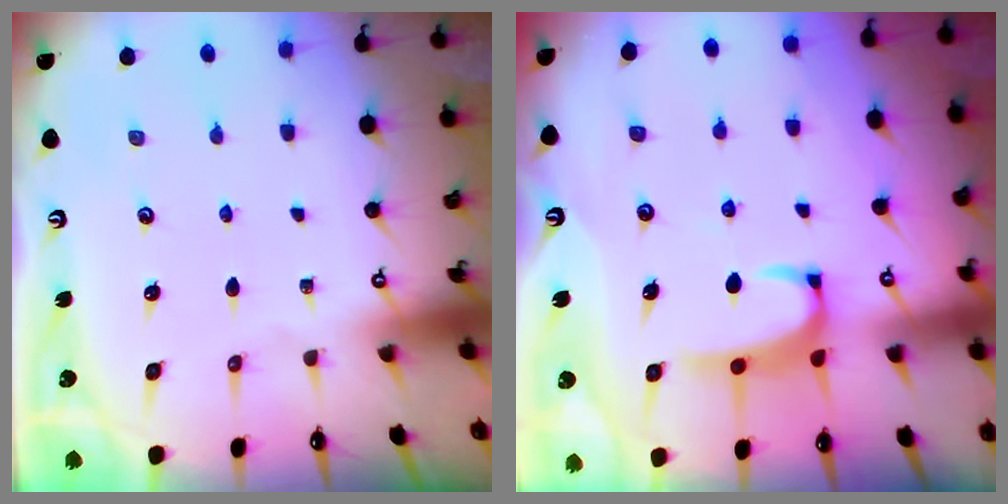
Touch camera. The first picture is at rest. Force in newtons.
{"total": 2.5, "press": 2.4, "slide": 0.7}